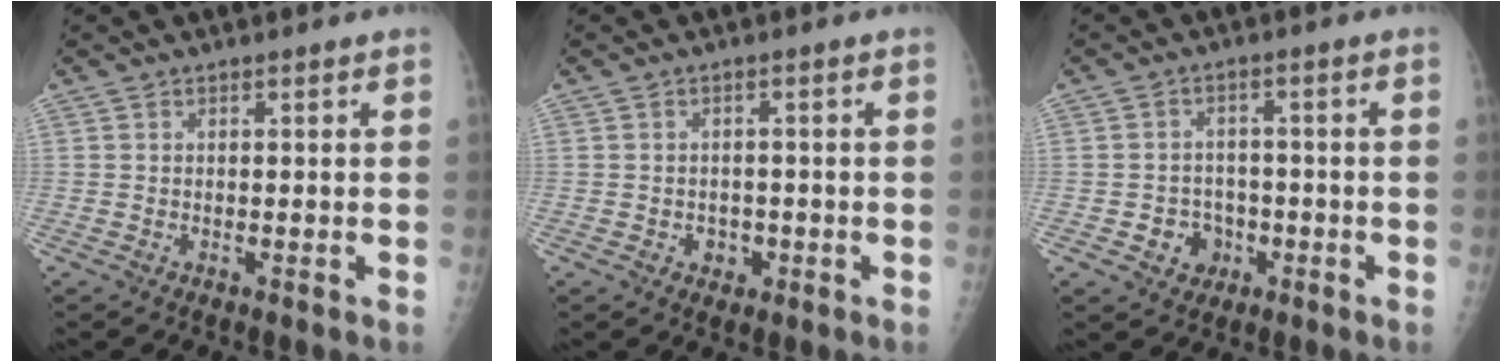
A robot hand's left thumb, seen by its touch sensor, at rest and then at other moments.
{"total": 2.7, "force": [-1.0, 2.3, 1.2], "torque": [-0.001, 0.006, -0.010]}
{"total": 5.3, "force": [-2.0, 4.6, 1.8], "torque": [0.001, 0.016, -0.026]}